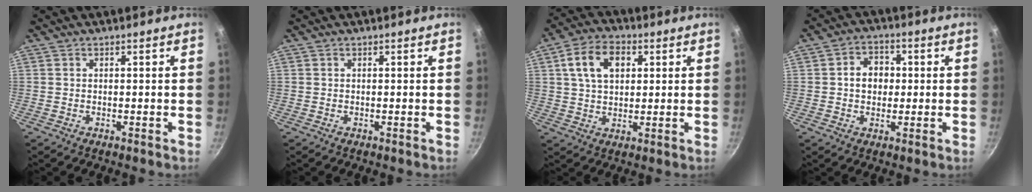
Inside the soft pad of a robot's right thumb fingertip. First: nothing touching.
{"total": 0.0}
{"total": 10.2, "force": [3.0, 6.9, 7.0], "torque": [-0.104, 0.010, 0.045]}
{"total": 6.2, "force": [0.4, 5.1, 3.6], "torque": [-0.026, 0.011, -0.001]}